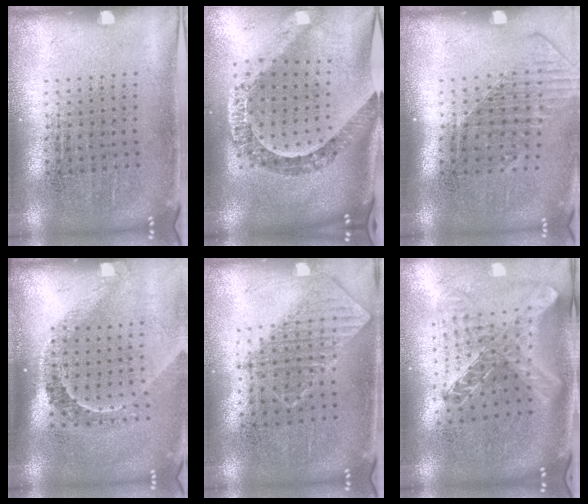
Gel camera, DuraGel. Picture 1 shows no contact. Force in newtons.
{"total": 2.1, "press": 1.8, "slide": 1.2}
{"total": 1.6, "press": 1.2, "slide": 1.0}
{"total": 2.2, "press": 1.5, "slide": 1.5}
{"total": 0.8, "press": 0.8, "slide": 0.1}
{"total": 1.6, "press": 1.4, "slide": 0.8}